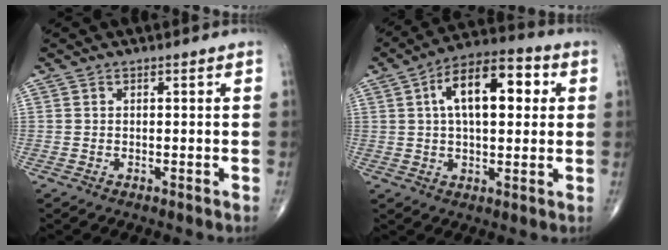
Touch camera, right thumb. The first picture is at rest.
{"total": 15.0, "force": [3.5, 7.4, 12.6], "torque": [-0.183, 0.021, 0.050]}